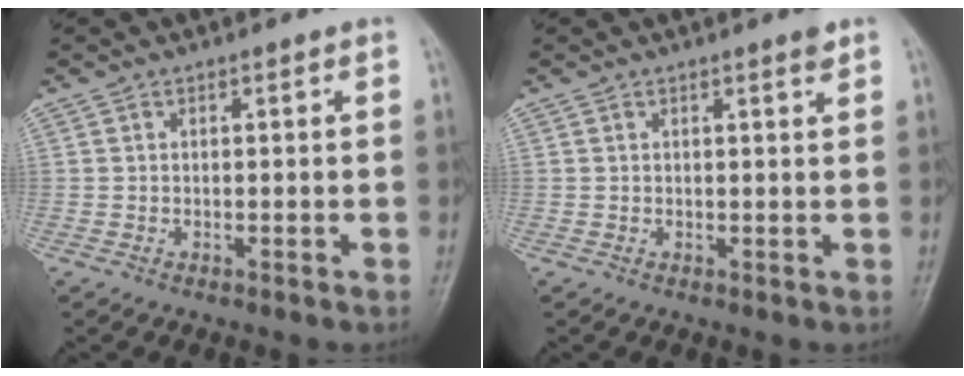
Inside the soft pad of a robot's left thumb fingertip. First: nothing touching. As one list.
[{"total": 1.4, "force": [1.0, 0.1, 1.0], "torque": [-0.013, -0.005, 0.013]}]